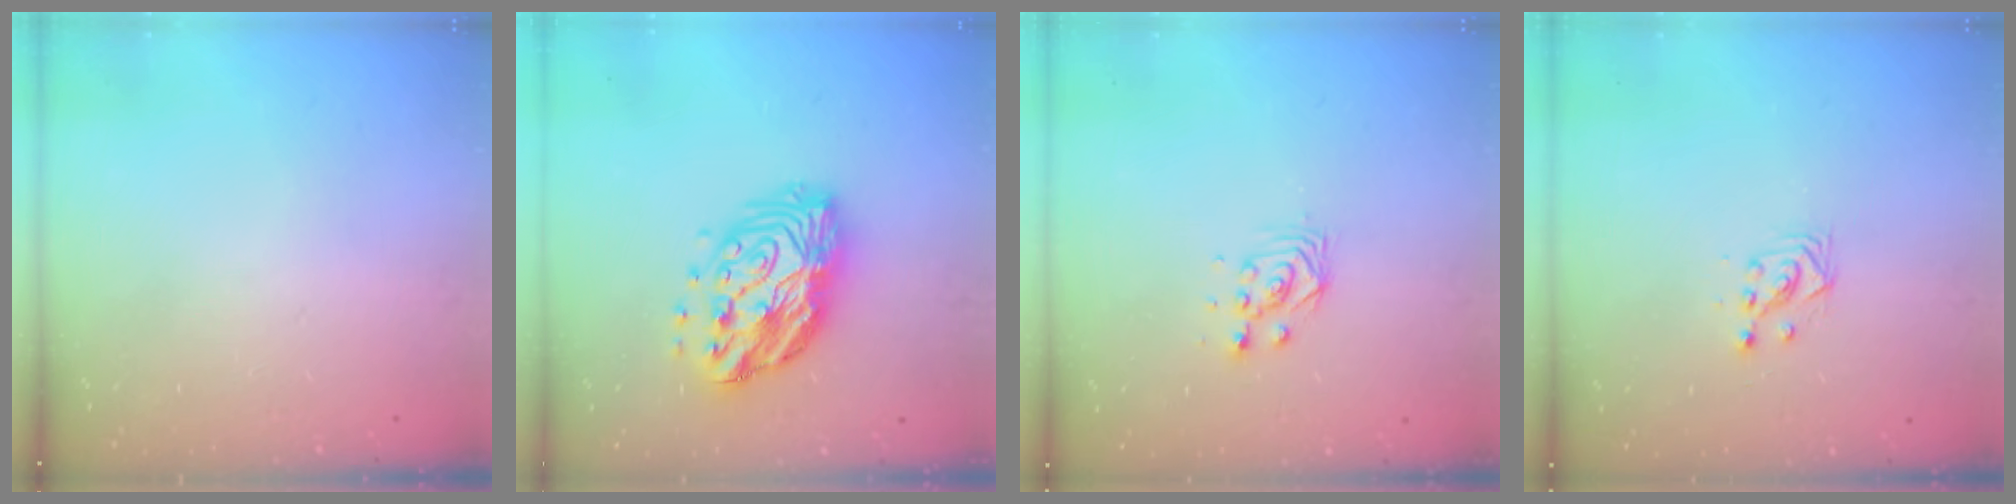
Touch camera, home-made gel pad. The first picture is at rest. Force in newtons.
{"total": 16.6, "press": 16.5, "slide": 1.5}
{"total": 3.0, "press": 3.0, "slide": 0.2}
{"total": 2.9, "press": 2.9, "slide": 0.2}